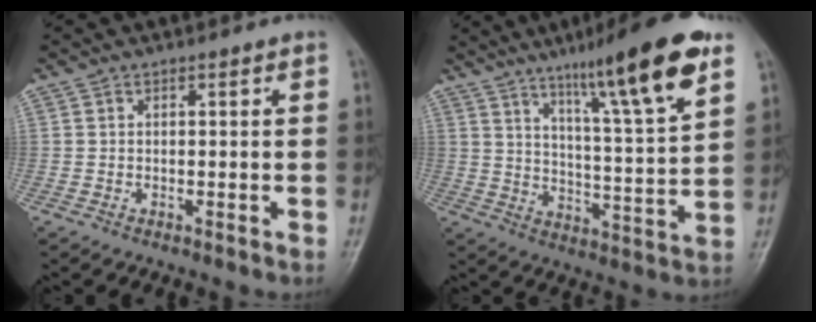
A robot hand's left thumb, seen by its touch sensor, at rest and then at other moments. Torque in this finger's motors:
{"motor_torque": [1.22, -0.21, 1.58, -1.18, 0.14]}